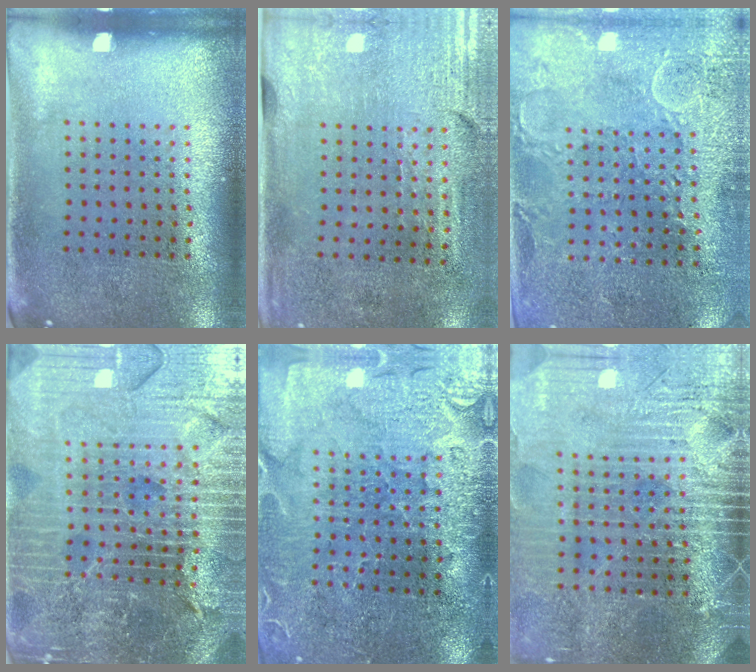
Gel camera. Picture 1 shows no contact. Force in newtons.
{"total": 3.1, "press": 2.6, "slide": 1.6}
{"total": 2.7, "press": 2.6, "slide": 0.7}
{"total": 5.9, "press": 5.3, "slide": 2.8}
{"total": 3.6, "press": 3.4, "slide": 1.2}
{"total": 4.2, "press": 3.7, "slide": 1.9}